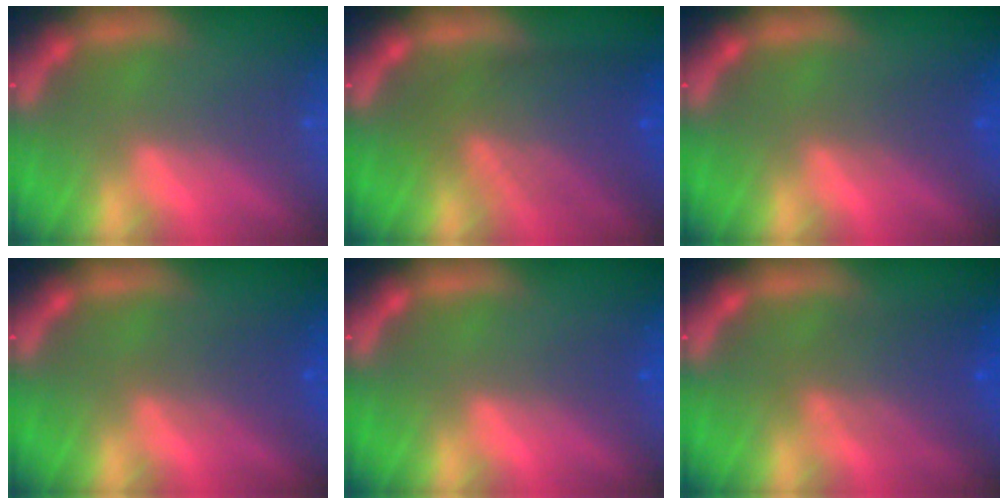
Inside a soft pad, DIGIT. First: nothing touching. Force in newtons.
{"total": 7.5}
{"total": 2.0}
{"total": 2.5}
{"total": 0.9}
{"total": 4.6}